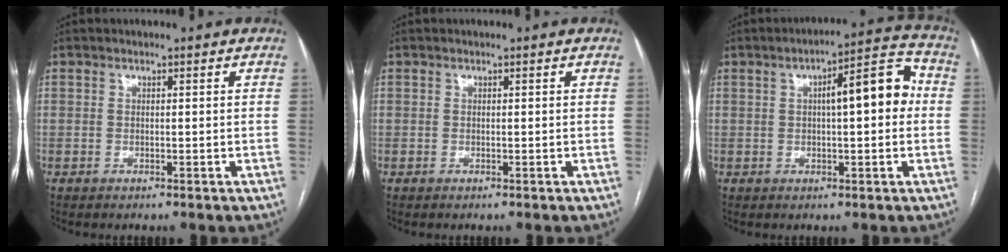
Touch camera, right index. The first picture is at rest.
{"total": 0.0}
{"total": 9.6, "force": [1.1, 2.3, 9.3], "torque": [-0.129, 0.035, 0.013]}